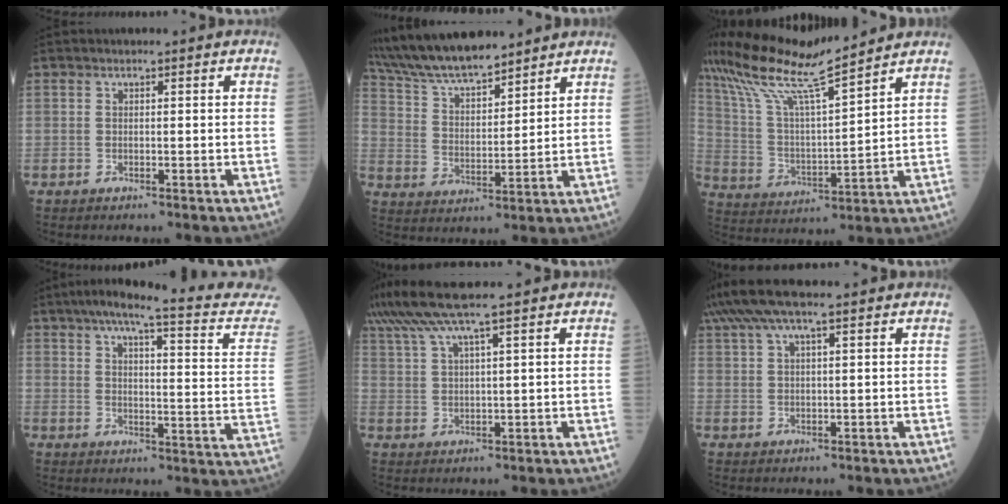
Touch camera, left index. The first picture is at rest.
{"total": 12.7, "force": [11.6, 1.9, 4.7], "torque": [-0.095, 0.020, 0.220]}
{"total": 15.4, "force": [13.1, -0.2, 8.1], "torque": [-0.168, 0.014, 0.246]}
{"total": 22.0, "force": [19.3, 0.8, 10.4], "torque": [-0.136, -0.040, 0.231]}
{"total": 8.5, "force": [6.8, -1.3, 4.9], "torque": [-0.088, 0.028, 0.121]}
{"total": 10.1, "force": [7.9, 1.0, 6.2], "torque": [-0.122, 0.053, 0.132]}